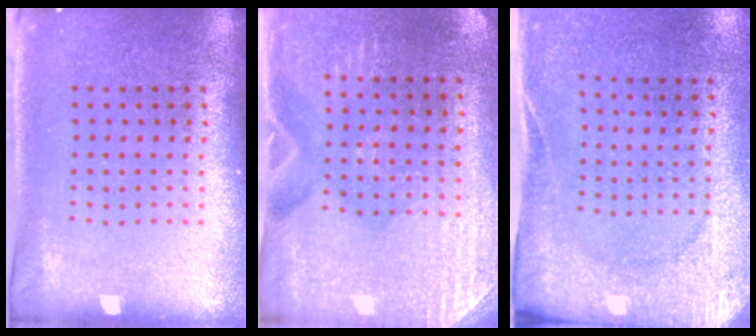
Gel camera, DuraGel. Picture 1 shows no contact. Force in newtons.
{"total": 2.9, "press": 2.6, "slide": 1.1}
{"total": 2.6, "press": 2.2, "slide": 1.4}